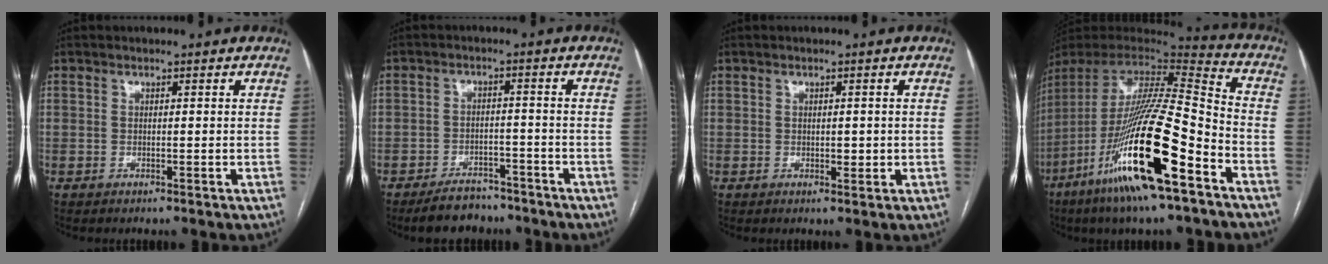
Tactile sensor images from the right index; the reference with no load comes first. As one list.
[{"total": 6.5, "force": [-5.6, 2.9, 1.8], "torque": [-0.029, 0.000, -0.087]}, {"total": 1.4, "force": [-0.1, 0.8, 1.2], "torque": [-0.014, -0.001, 0.002]}, {"total": 26.1, "force": [-12.4, 2.6, 22.8], "torque": [-0.436, -0.059, -0.229]}]